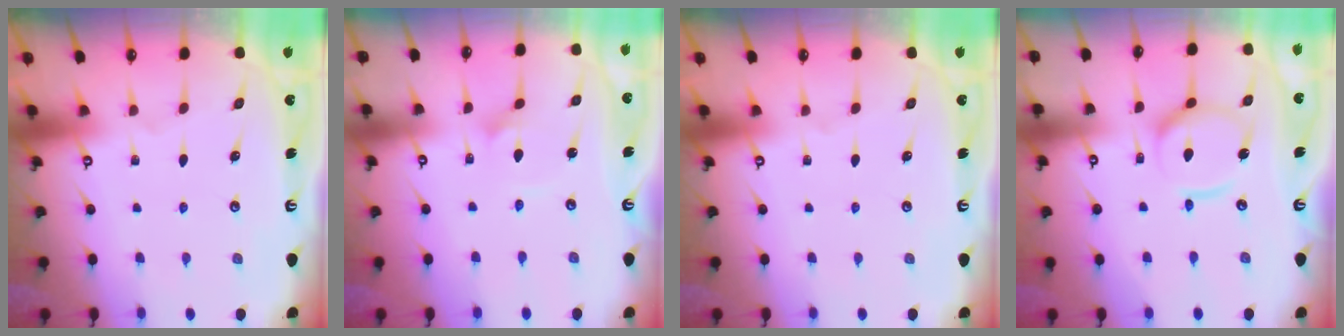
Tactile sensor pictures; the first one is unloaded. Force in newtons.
{"total": 2.7, "press": 2.7, "slide": 0.2}
{"total": 0.0}
{"total": 13.2, "press": 13.1, "slide": 1.5}